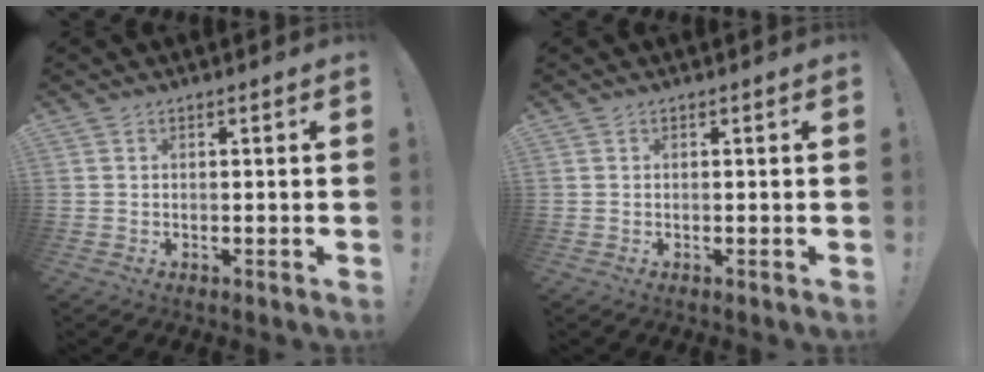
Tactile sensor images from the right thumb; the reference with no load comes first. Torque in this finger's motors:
{"motor_torque": [0.00, 0.00, 0.03, 0.03, 0.02]}